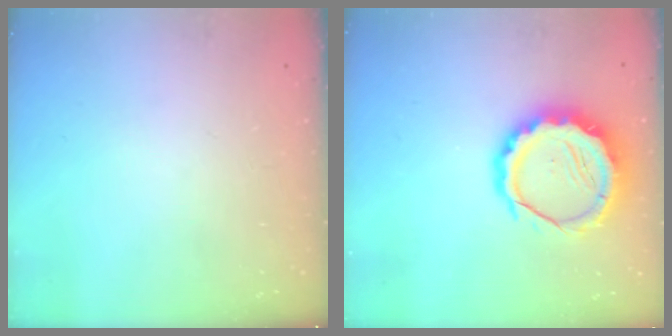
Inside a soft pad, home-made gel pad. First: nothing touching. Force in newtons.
{"total": 13.5, "press": 13.1, "slide": 3.3}